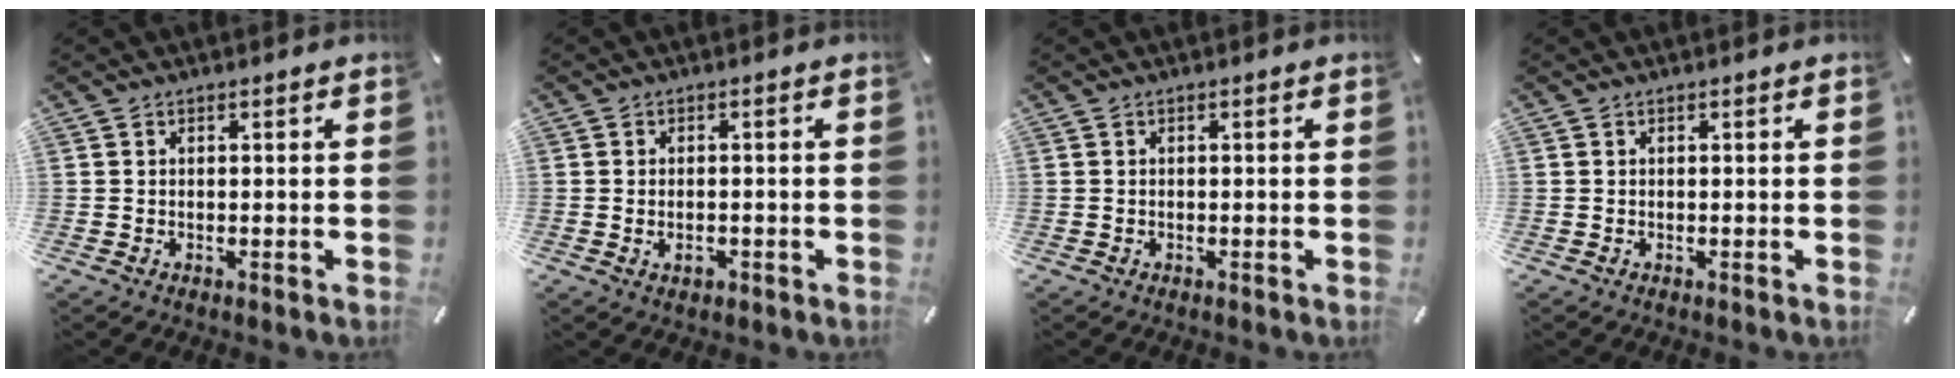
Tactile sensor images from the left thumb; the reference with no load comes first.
{"total": 2.2, "force": [-0.6, 1.4, 1.6], "torque": [-0.031, 0.000, -0.008]}
{"total": 0.0}
{"total": 0.0}